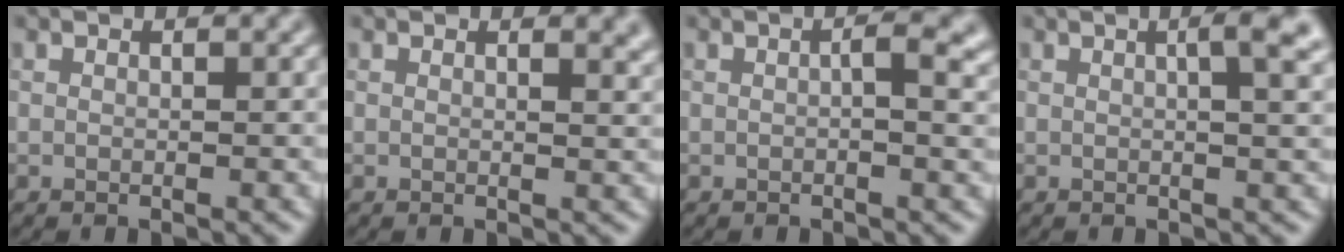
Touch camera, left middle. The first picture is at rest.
{"total": 1.7, "force": [1.2, 0.6, 1.1], "torque": [-0.004, 0.000, 0.016]}
{"total": 2.6, "force": [0.2, 0.7, 2.5], "torque": [-0.037, 0.001, 0.000]}
{"total": 5.1, "force": [1.4, 1.8, 4.5], "torque": [-0.030, 0.024, 0.003]}